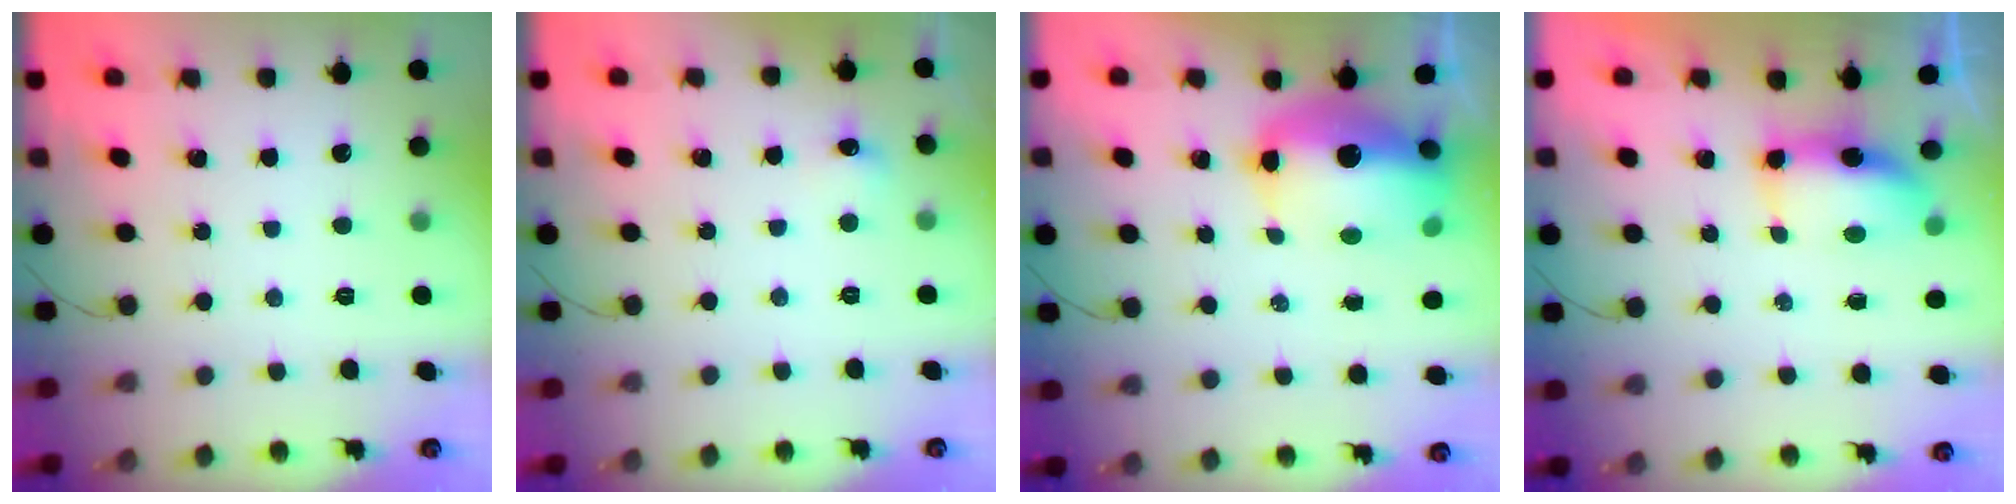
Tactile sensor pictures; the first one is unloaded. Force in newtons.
{"total": 5.1, "press": 4.9, "slide": 1.3}
{"total": 14.6, "press": 13.5, "slide": 5.6}
{"total": 6.8, "press": 6.8, "slide": 0.6}